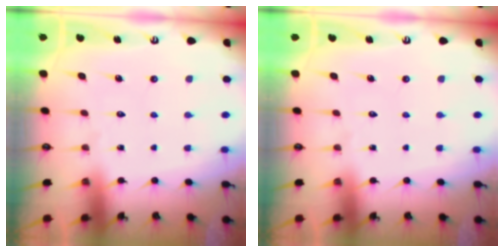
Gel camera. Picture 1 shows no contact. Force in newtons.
{"total": 0.0}